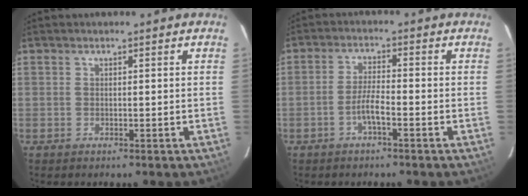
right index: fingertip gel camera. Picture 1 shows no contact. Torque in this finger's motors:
{"motor_torque": [0.56, -0.42, 0.31, 0.09]}